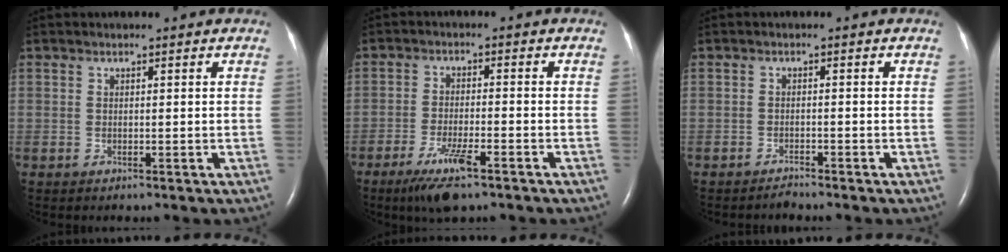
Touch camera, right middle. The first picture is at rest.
{"total": 6.9, "force": [-4.4, 0.8, 5.2], "torque": [-0.109, -0.015, -0.074]}
{"total": 1.1, "force": [-1.1, -0.1, 0.0], "torque": [-0.001, -0.005, -0.016]}